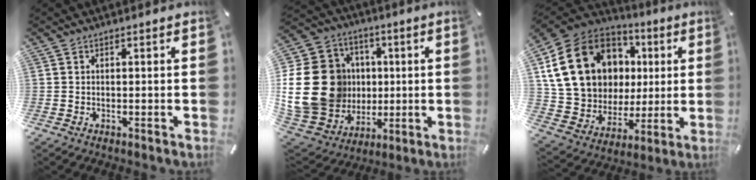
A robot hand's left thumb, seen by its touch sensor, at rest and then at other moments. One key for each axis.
{"total": 25.4, "fx": 1.3, "fy": 21.6, "fz": 13.3, "tx": -0.271, "ty": 0.000, "tz": 0.060}
{"total": 22.3, "fx": 6.5, "fy": 17.5, "fz": 12.2, "tx": -0.243, "ty": -0.024, "tz": 0.136}